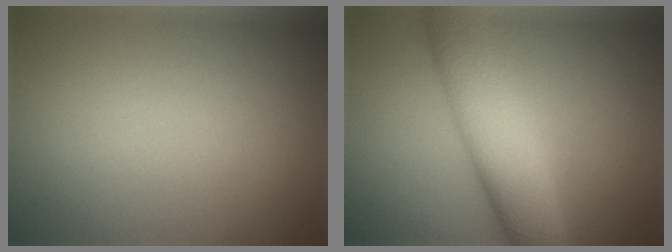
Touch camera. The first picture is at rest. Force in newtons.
{"total": 7.6, "press": 7.6, "slide": 0.1}